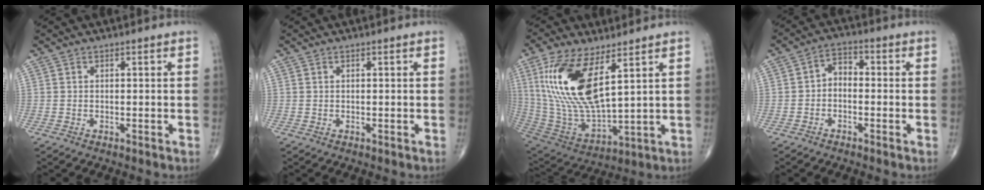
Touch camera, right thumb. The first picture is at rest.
{"total": 0.0}
{"total": 19.3, "force": [7.2, 7.5, 16.2], "torque": [-0.329, -0.033, 0.151]}
{"total": 3.9, "force": [-0.9, 2.7, 2.7], "torque": [-0.029, 0.025, -0.030]}